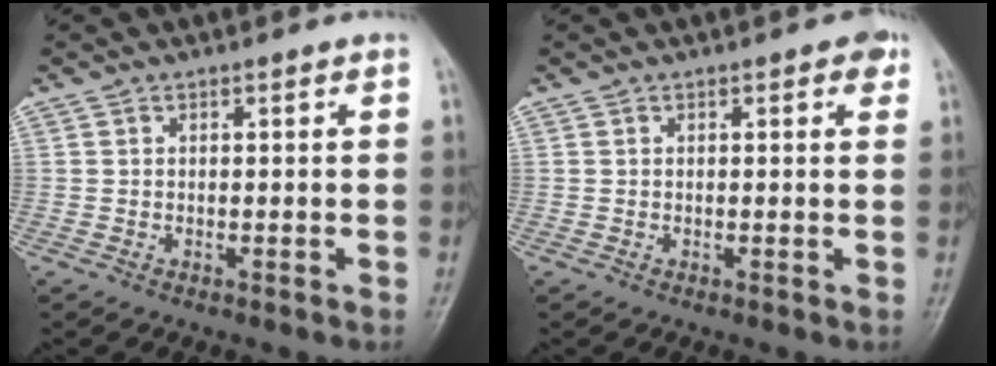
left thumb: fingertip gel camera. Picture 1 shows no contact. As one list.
[{"total": 2.0, "force": [1.0, 1.0, 1.5], "torque": [-0.008, 0.000, 0.008]}]